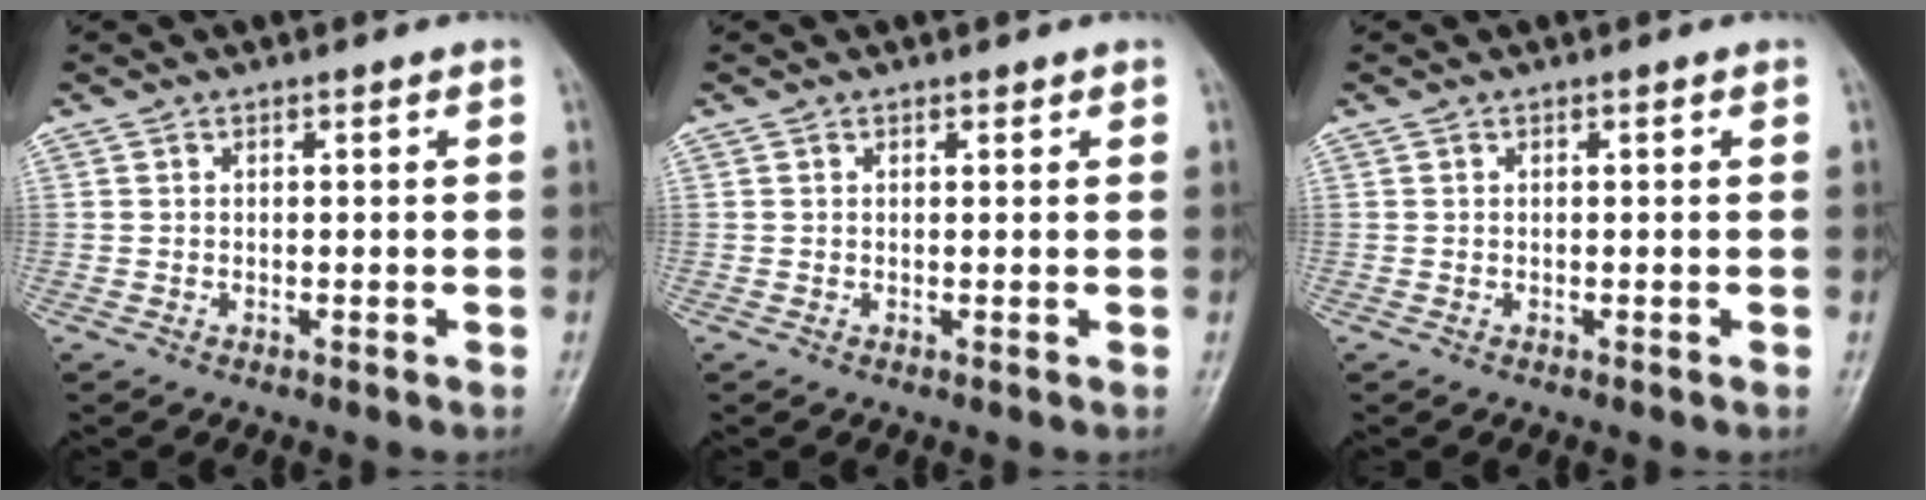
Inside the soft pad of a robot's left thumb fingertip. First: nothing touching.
{"total": 0.7, "force": [0.5, 0.4, 0.2], "torque": [0.001, -0.004, 0.005]}
{"total": 0.0}